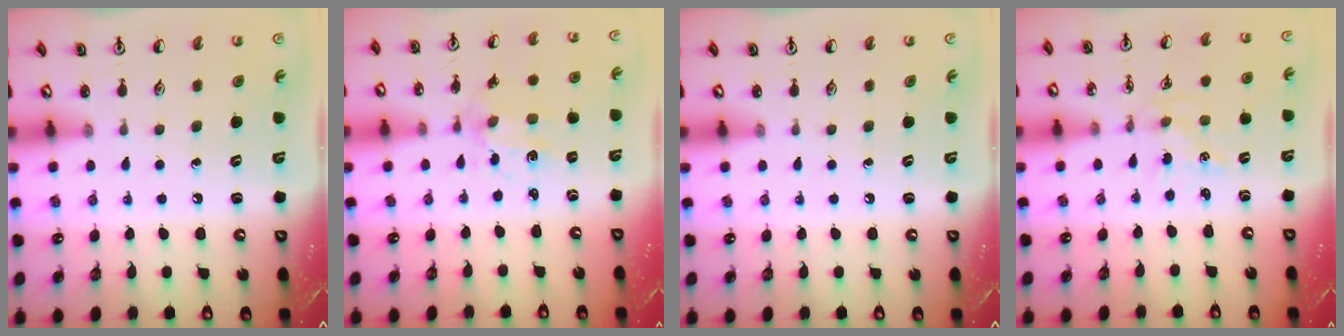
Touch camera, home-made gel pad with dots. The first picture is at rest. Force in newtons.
{"total": 2.9, "press": 2.8, "slide": 0.9}
{"total": 0.0}
{"total": 0.7, "press": 0.6, "slide": 0.2}